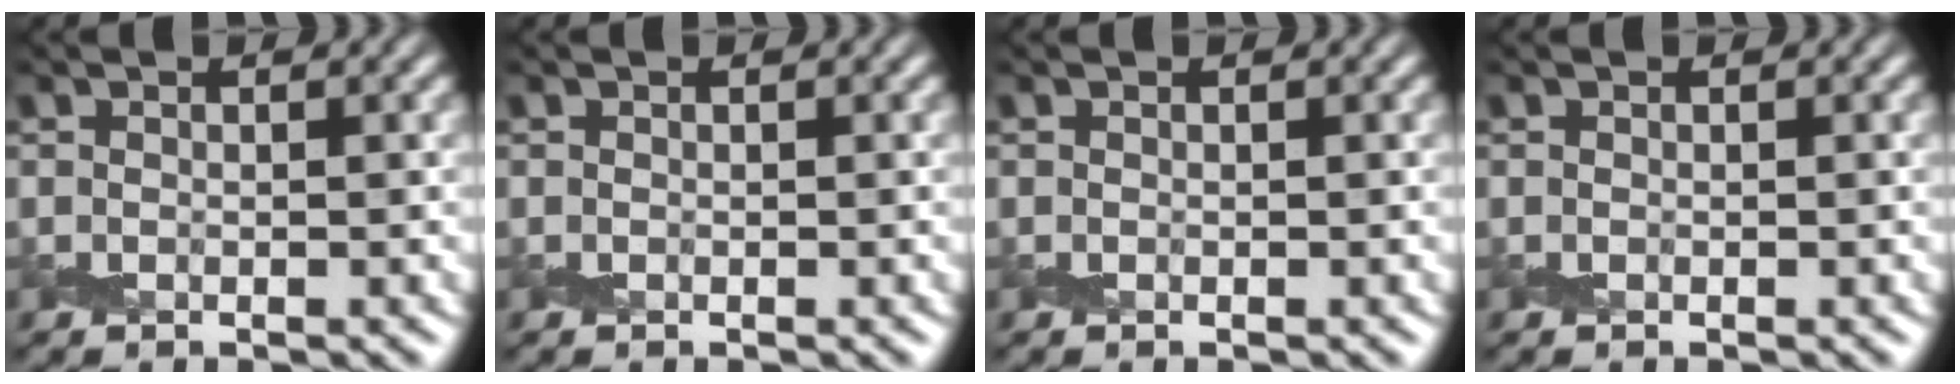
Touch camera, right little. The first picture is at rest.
{"total": 0.0}
{"total": 0.0}
{"total": 0.0}